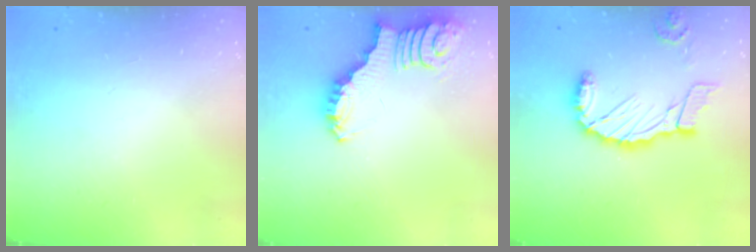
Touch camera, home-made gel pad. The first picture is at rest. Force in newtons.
{"total": 2.5, "press": 2.5, "slide": 0.5}
{"total": 14.4, "press": 14.2, "slide": 2.3}